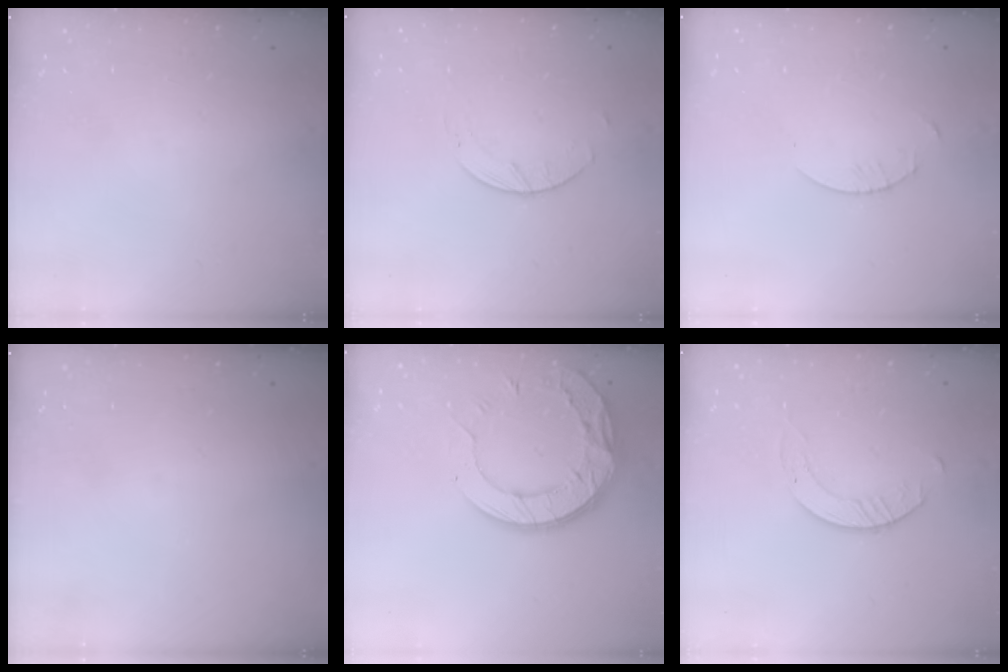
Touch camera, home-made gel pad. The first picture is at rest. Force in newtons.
{"total": 2.0, "press": 2.0, "slide": 0.3}
{"total": 1.3, "press": 1.3, "slide": 0.2}
{"total": 0.0}
{"total": 15.1, "press": 15.0, "slide": 1.3}
{"total": 2.8, "press": 2.8, "slide": 0.3}